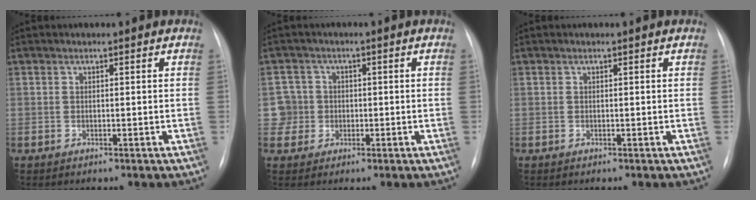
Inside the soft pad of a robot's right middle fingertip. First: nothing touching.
{"total": 3.9, "force": [-0.4, 3.8, -0.4], "torque": [0.018, 0.015, -0.007]}
{"total": 0.0}